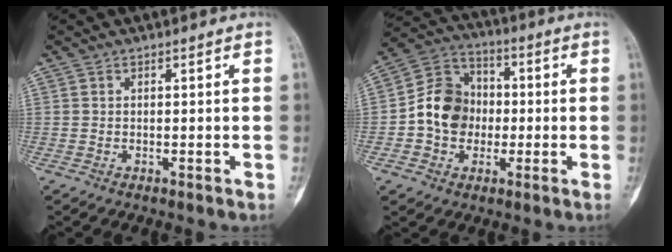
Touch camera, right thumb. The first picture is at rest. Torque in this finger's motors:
{"motor_torque": [0.05, 0.05, 0.02, 0.01, 0.06]}